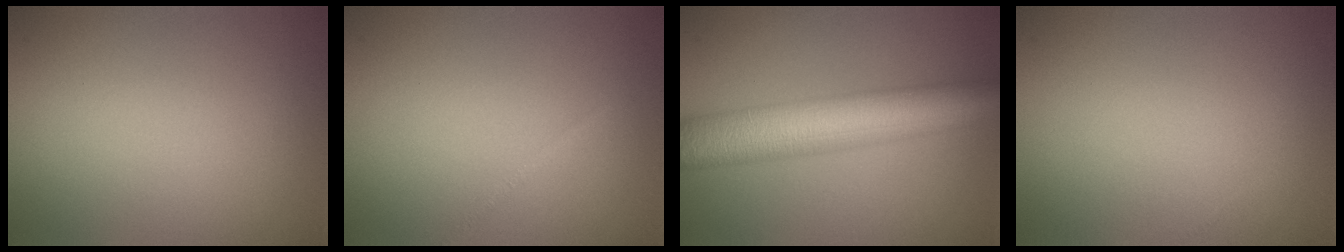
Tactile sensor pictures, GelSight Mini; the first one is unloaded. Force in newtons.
{"total": 0.5, "press": 0.5, "slide": 0.0}
{"total": 9.6, "press": 9.6, "slide": 0.2}
{"total": 0.0}